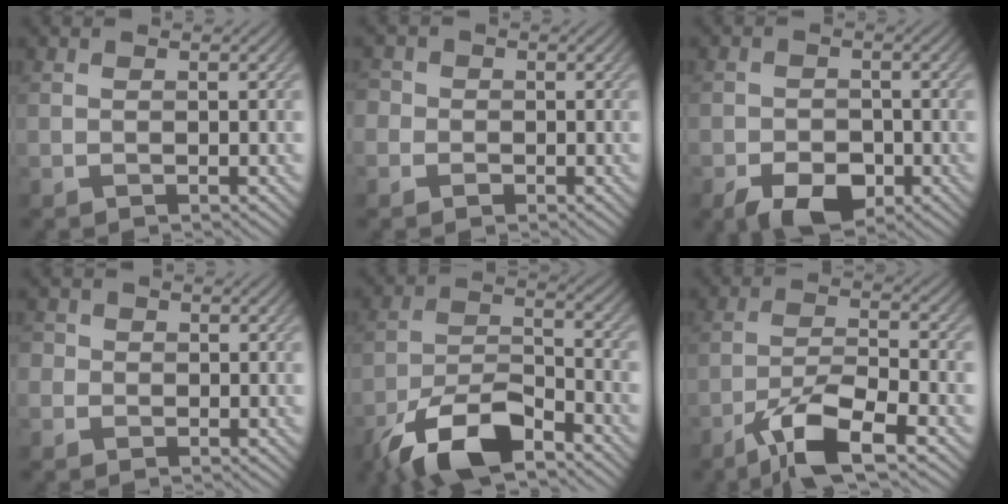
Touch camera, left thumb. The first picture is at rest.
{"total": 2.7, "force": [-0.3, 2.6, 0.7], "torque": [-0.002, 0.007, -0.037]}
{"total": 5.0, "force": [-2.8, 3.0, 2.8], "torque": [-0.048, -0.008, -0.053]}
{"total": 2.0, "force": [0.3, 2.0, 0.4], "torque": [-0.008, 0.006, -0.013]}
{"total": 11.8, "force": [-8.2, 4.2, 7.3], "torque": [-0.138, -0.001, -0.168]}
{"total": 8.8, "force": [-5.5, 2.1, 6.5], "torque": [-0.124, 0.000, -0.103]}